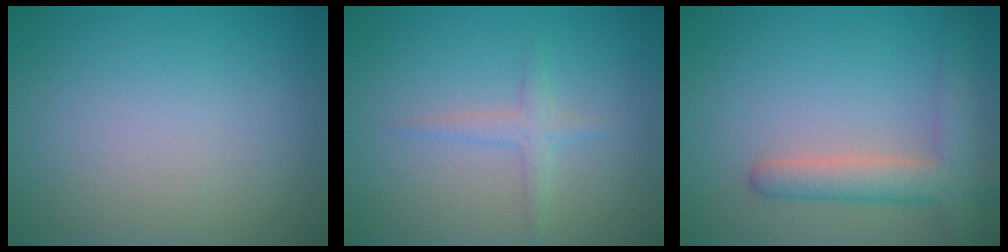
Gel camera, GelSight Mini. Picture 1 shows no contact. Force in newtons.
{"total": 1.5, "press": 1.5, "slide": 0.1}
{"total": 4.1, "press": 4.1, "slide": 0.3}